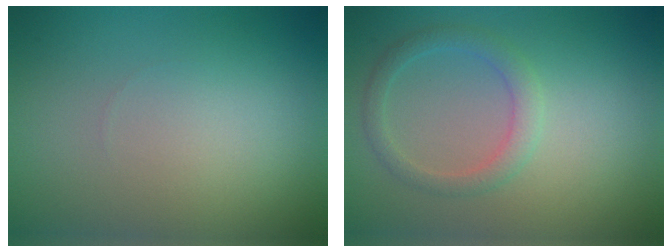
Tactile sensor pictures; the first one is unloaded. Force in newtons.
{"total": 2.2, "press": 2.2, "slide": 0.1}